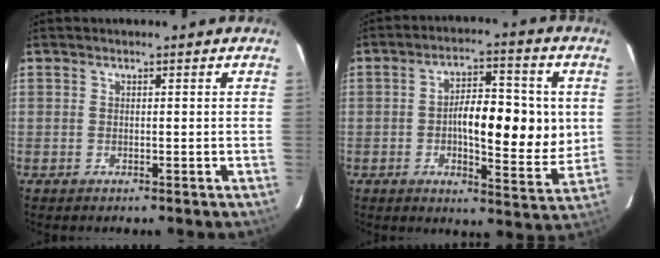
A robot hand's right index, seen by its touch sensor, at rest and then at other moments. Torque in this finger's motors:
{"motor_torque": [0.51, -0.04, 0.31, 0.09]}